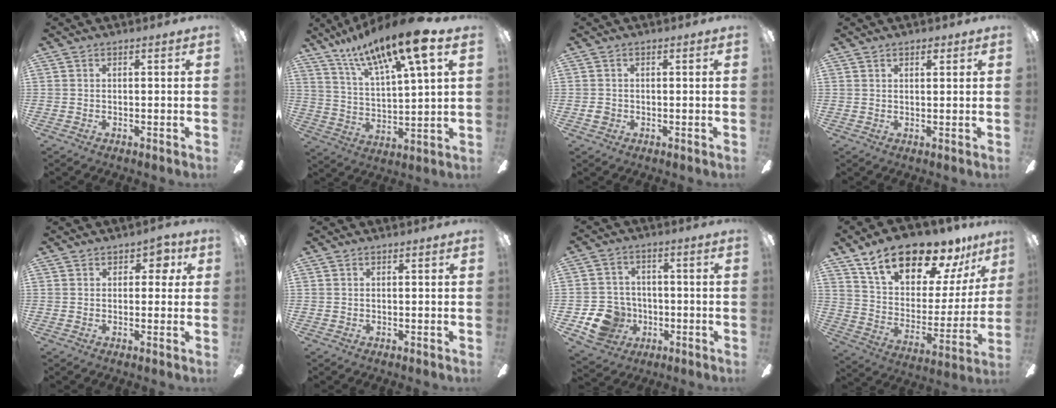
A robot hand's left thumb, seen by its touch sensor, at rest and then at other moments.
{"total": 18.0, "force": [12.8, 4.1, 11.9], "torque": [-0.214, -0.066, 0.210]}
{"total": 1.6, "force": [-0.3, 1.4, 0.7], "torque": [-0.012, 0.005, -0.007]}
{"total": 1.6, "force": [1.3, 0.8, 0.7], "torque": [-0.006, -0.002, 0.022]}
{"total": 3.7, "force": [1.5, 2.6, 2.3], "torque": [-0.024, 0.003, 0.022]}
{"total": 0.0}
{"total": 10.8, "force": [-4.1, 9.3, 3.7], "torque": [-0.093, 0.032, -0.067]}
{"total": 20.0, "force": [15.4, 8.1, 9.8], "torque": [-0.171, -0.103, 0.271]}